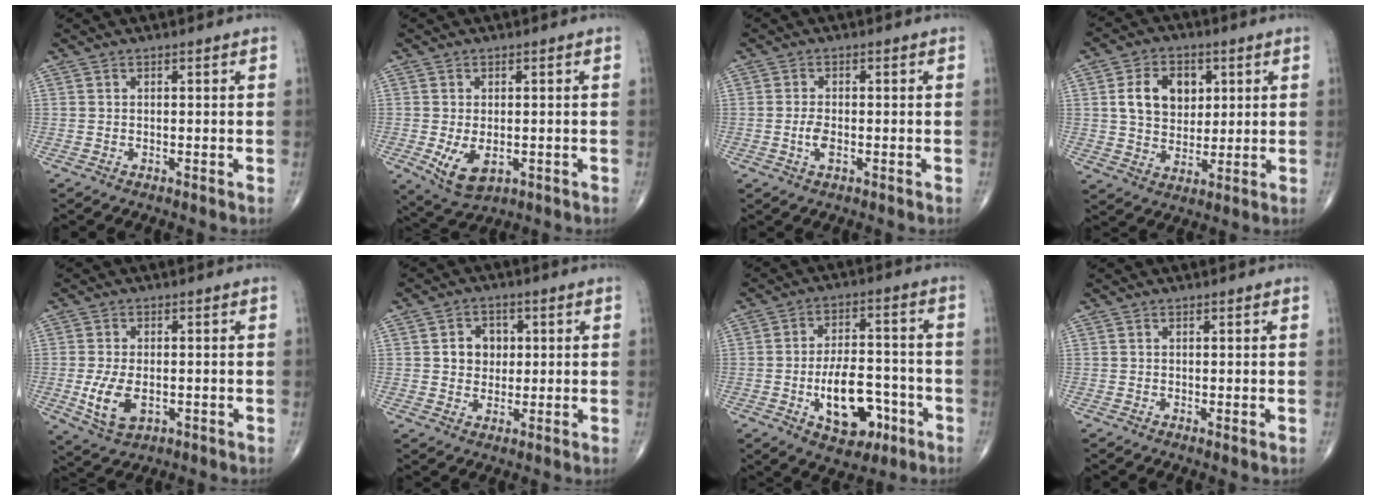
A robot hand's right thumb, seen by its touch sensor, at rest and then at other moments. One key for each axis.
{"total": 6.5, "fx": -1.4, "fy": 3.8, "fz": 5.1, "tx": -0.089, "ty": -0.014, "tz": -0.013}
{"total": 2.8, "fx": -0.7, "fy": 1.3, "fz": 2.3, "tx": -0.049, "ty": 0.002, "tz": -0.013}
{"total": 10.7, "fx": 2.8, "fy": 7.9, "fz": 6.7, "tx": -0.082, "ty": -0.007, "tz": 0.052}
{"total": 7.5, "fx": -1.5, "fy": 4.3, "fz": 6.0, "tx": -0.117, "ty": -0.007, "tz": -0.019}
{"total": 5.7, "fx": 1.0, "fy": 4.8, "fz": 2.9, "tx": -0.014, "ty": 0.001, "tz": 0.014}
{"total": 13.3, "fx": -4.6, "fy": 7.4, "fz": 10.0, "tx": -0.132, "ty": 0.030, "tz": -0.066}
{"total": 0.6, "fx": 0.0, "fy": 0.1, "fz": 0.6, "tx": -0.015, "ty": -0.005, "tz": 0.001}